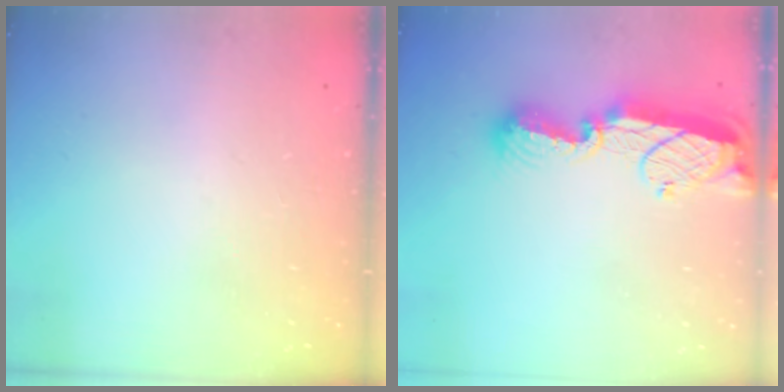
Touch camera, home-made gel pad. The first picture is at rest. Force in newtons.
{"total": 12.4, "press": 12.4, "slide": 1.0}